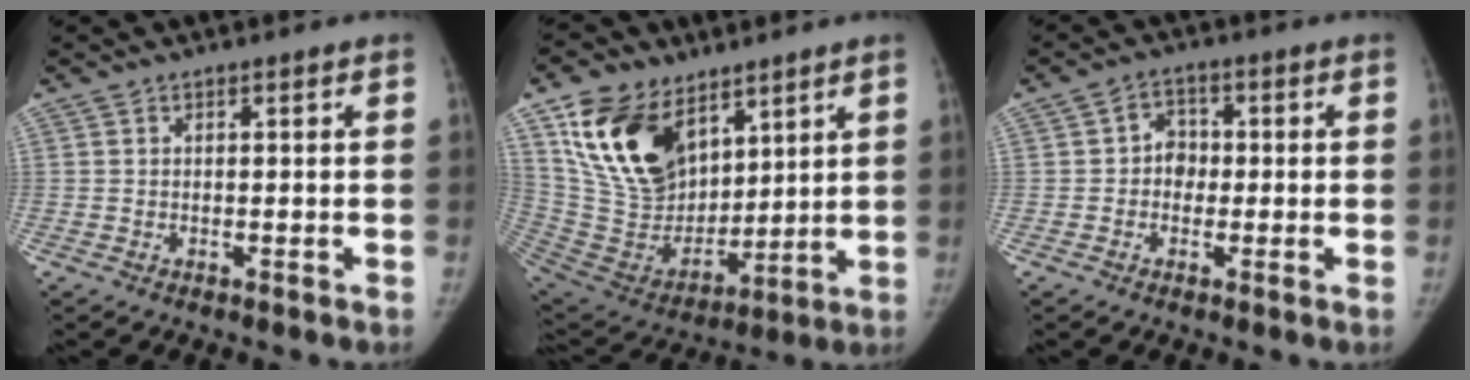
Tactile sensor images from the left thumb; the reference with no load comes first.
{"total": 20.8, "force": [10.9, 13.0, 12.0], "torque": [-0.193, -0.049, 0.217]}
{"total": 4.2, "force": [-0.3, 3.7, 2.0], "torque": [-0.004, 0.011, -0.015]}